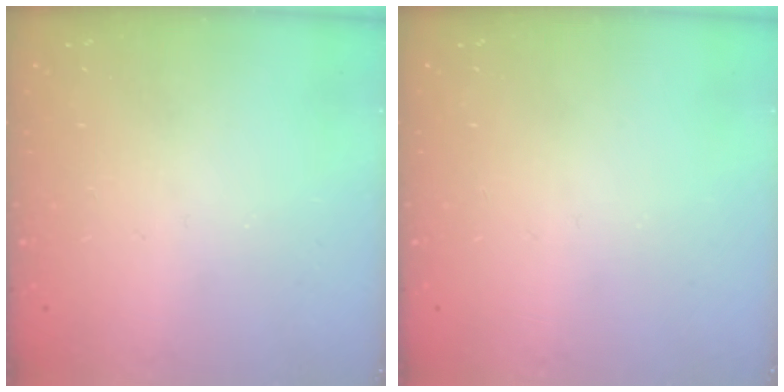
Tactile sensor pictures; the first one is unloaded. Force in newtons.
{"total": 0.0}